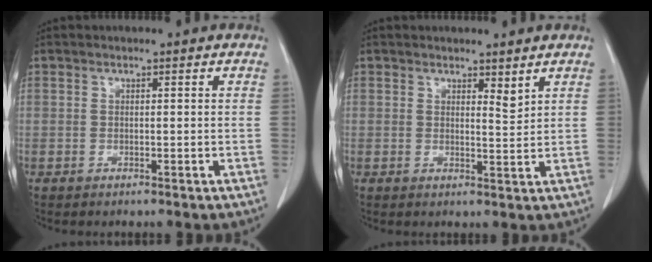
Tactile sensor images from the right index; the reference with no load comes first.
{"total": 2.0, "force": [1.6, 0.4, 1.1], "torque": [-0.022, -0.011, 0.029]}